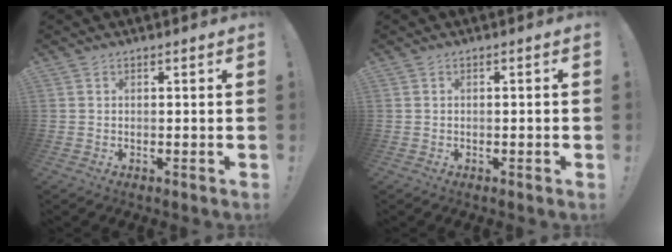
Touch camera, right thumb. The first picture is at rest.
{"total": 0.9, "force": [-0.4, 0.0, 0.7], "torque": [-0.013, 0.001, -0.007]}